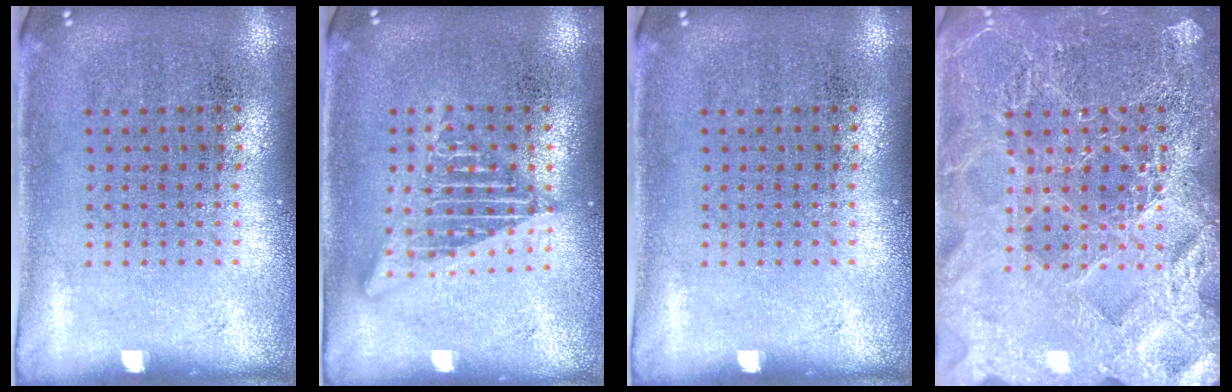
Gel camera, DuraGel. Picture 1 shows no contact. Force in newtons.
{"total": 2.6, "press": 2.6, "slide": 0.3}
{"total": 0.0}
{"total": 6.2, "press": 6.2, "slide": 0.8}